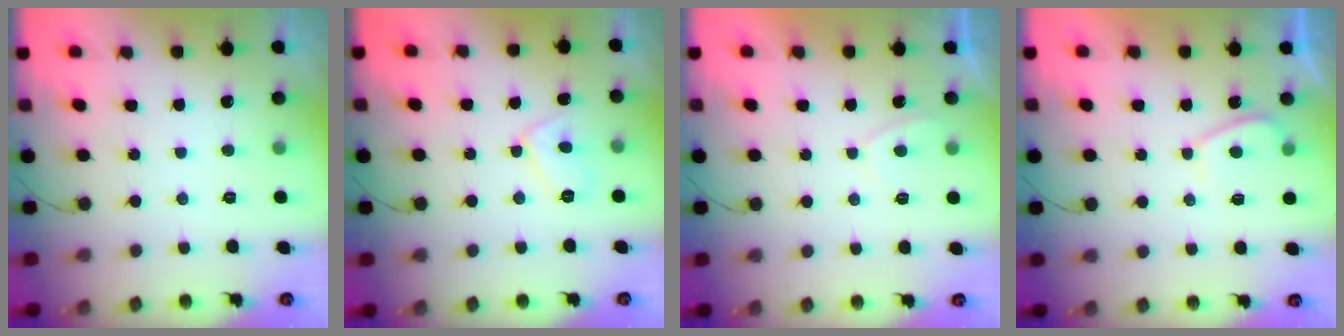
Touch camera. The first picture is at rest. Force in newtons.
{"total": 6.1, "press": 6.1, "slide": 0.5}
{"total": 1.9, "press": 1.9, "slide": 0.6}
{"total": 2.8, "press": 2.7, "slide": 0.7}